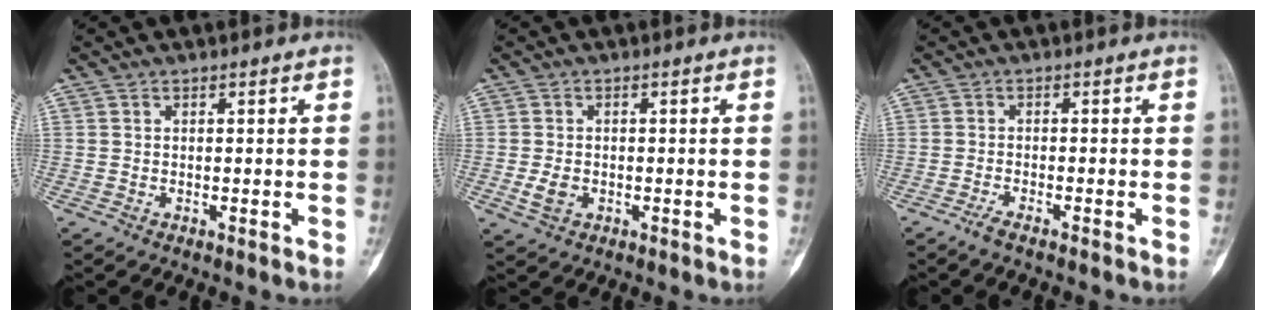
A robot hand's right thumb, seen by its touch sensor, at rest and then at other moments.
{"total": 3.2, "force": [-0.8, 2.3, 2.1], "torque": [-0.038, 0.002, -0.011]}
{"total": 2.0, "force": [-1.6, 0.0, 1.2], "torque": [-0.035, 0.003, -0.033]}